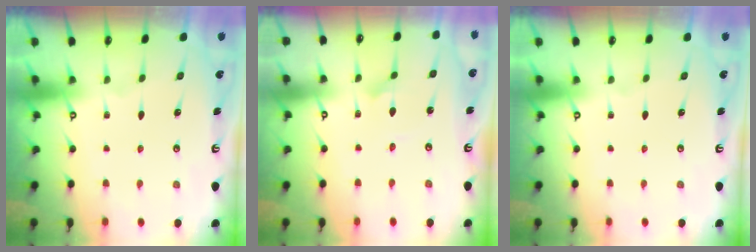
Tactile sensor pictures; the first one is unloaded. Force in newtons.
{"total": 1.6, "press": 1.6, "slide": 0.1}
{"total": 0.0}